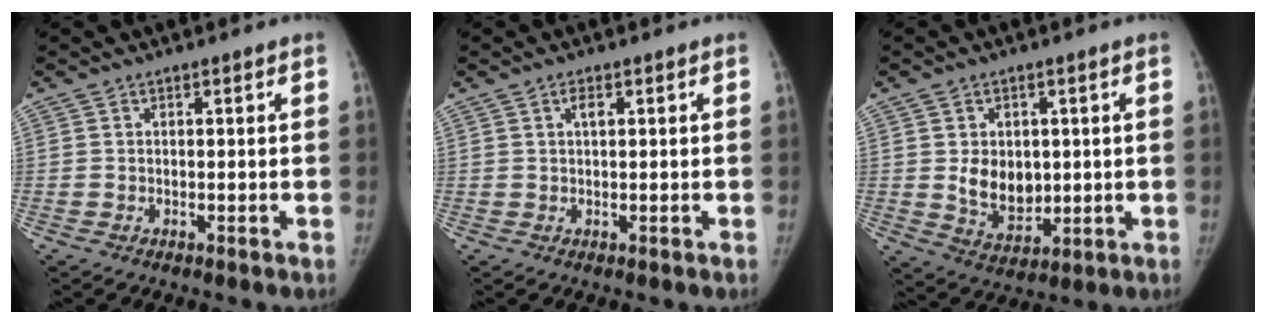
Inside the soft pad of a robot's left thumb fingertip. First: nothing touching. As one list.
[{"total": 1.6, "force": [0.7, 0.7, 1.3], "torque": [-0.023, 0.001, 0.010]}, {"total": 8.6, "force": [0.7, 6.2, 5.9], "torque": [-0.065, -0.015, 0.028]}]